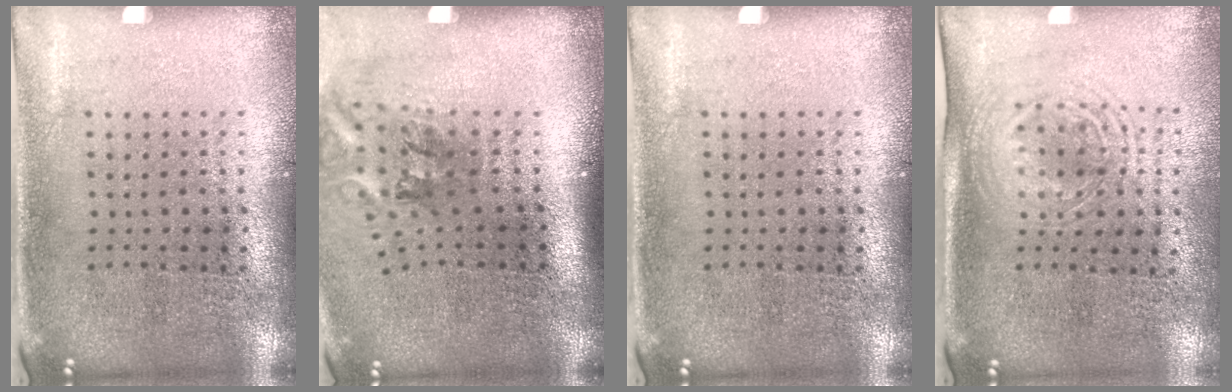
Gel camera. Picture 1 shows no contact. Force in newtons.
{"total": 2.1, "press": 1.4, "slide": 1.7}
{"total": 0.0}
{"total": 1.6, "press": 1.4, "slide": 0.9}